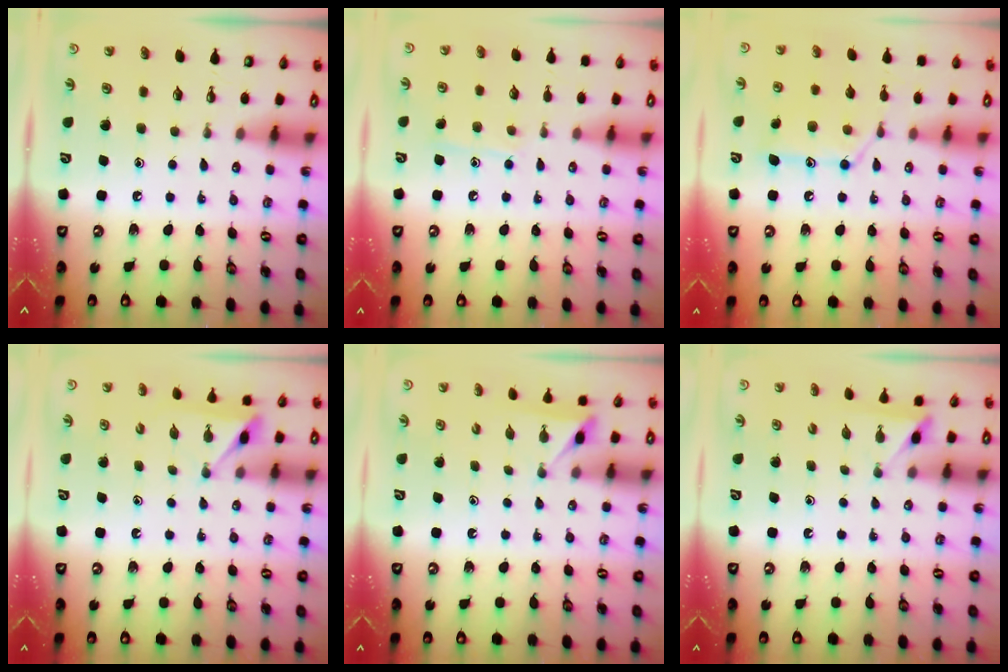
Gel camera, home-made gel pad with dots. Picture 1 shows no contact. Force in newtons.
{"total": 7.4, "press": 7.4, "slide": 0.3}
{"total": 14.0, "press": 14.0, "slide": 1.0}
{"total": 4.1, "press": 4.0, "slide": 0.5}
{"total": 2.5, "press": 2.5, "slide": 0.3}
{"total": 2.5, "press": 2.4, "slide": 0.3}